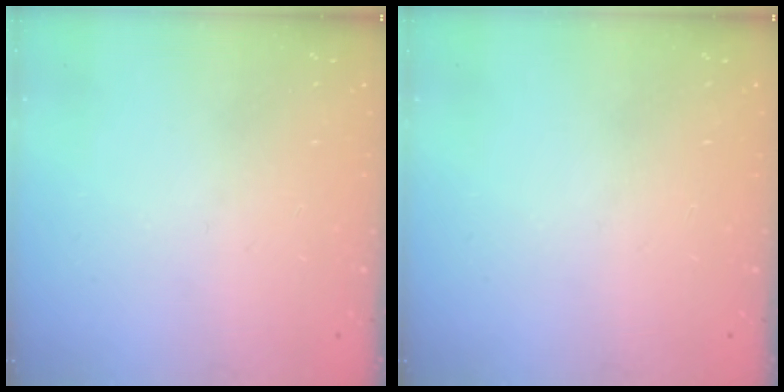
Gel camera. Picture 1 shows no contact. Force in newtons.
{"total": 0.0}